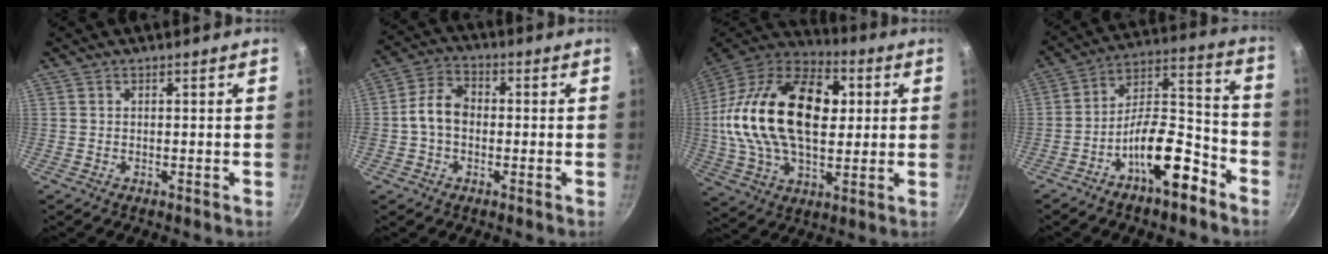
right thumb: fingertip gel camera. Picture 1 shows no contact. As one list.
[{"total": 7.4, "force": [-0.7, 5.4, 4.9], "torque": [-0.074, 0.027, -0.026]}, {"total": 29.5, "force": [3.8, 17.7, 23.3], "torque": [-0.414, 0.025, 0.051]}, {"total": 15.4, "force": [-8.5, 6.1, 11.3], "torque": [-0.152, 0.086, -0.144]}]